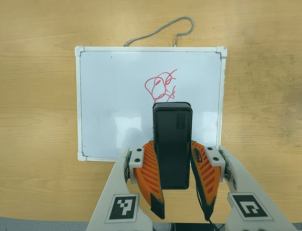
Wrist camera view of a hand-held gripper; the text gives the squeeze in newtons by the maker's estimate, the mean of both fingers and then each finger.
{"total": 8.8, "left": 6.7, "right": 10.9}